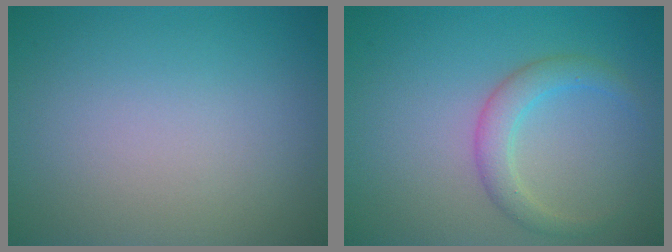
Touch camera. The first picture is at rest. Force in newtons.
{"total": 2.0, "press": 2.0, "slide": 0.2}